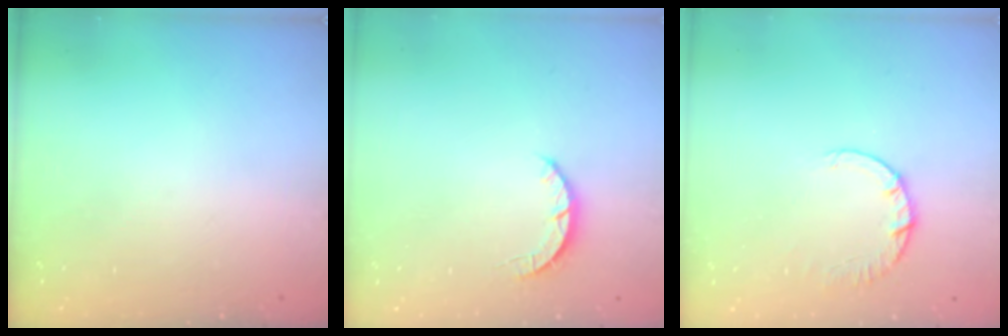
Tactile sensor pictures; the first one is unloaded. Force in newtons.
{"total": 2.5, "press": 2.4, "slide": 0.4}
{"total": 2.4, "press": 2.4, "slide": 0.2}